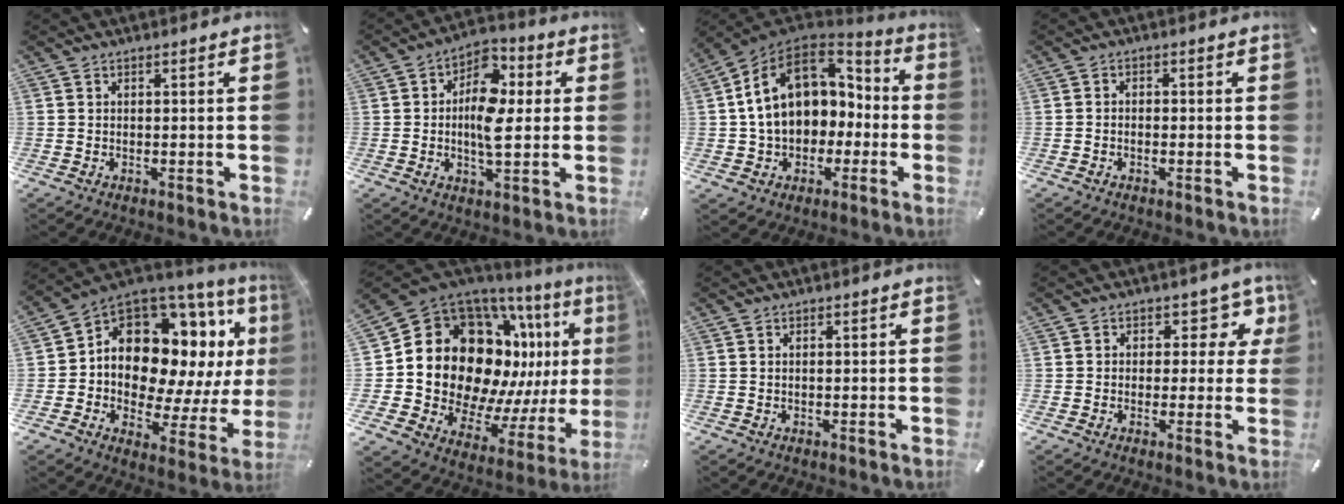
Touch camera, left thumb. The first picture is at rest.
{"total": 11.0, "force": [0.7, 6.3, 9.0], "torque": [-0.155, -0.007, 0.008]}
{"total": 16.2, "force": [1.6, 12.9, 9.6], "torque": [-0.186, 0.004, 0.033]}
{"total": 1.6, "force": [-1.1, 0.9, 0.7], "torque": [-0.013, 0.006, -0.022]}
{"total": 15.7, "force": [5.3, 11.2, 9.7], "torque": [-0.163, -0.055, 0.089]}
{"total": 21.2, "force": [6.0, 16.5, 11.8], "torque": [-0.223, -0.085, 0.144]}
{"total": 0.6, "force": [-0.1, 0.3, 0.5], "torque": [-0.010, 0.001, -0.002]}
{"total": 7.3, "force": [2.3, 5.3, 4.5], "torque": [-0.050, -0.012, 0.035]}